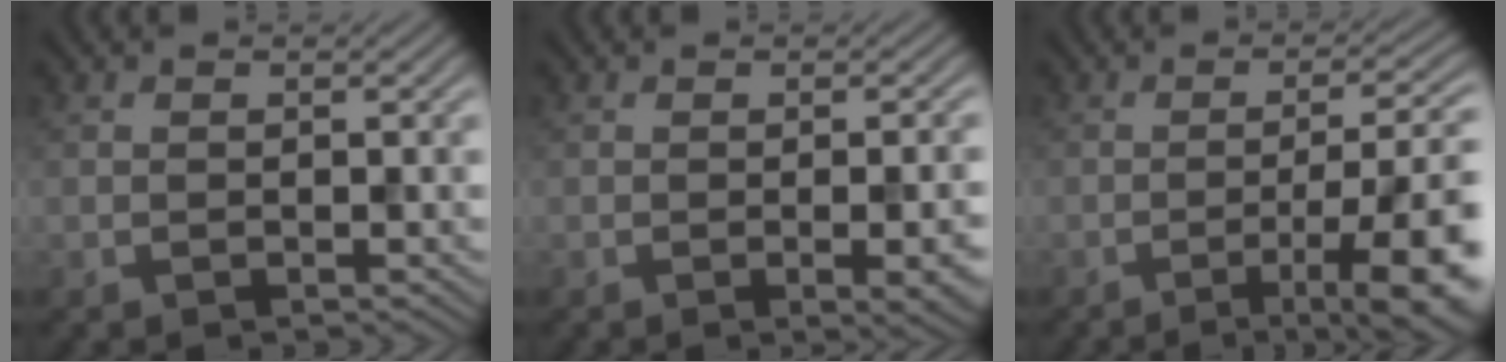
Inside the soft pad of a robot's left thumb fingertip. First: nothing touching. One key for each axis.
{"total": 5.1, "fx": -1.4, "fy": 1.4, "fz": 4.7, "tx": -0.059, "ty": -0.006, "tz": -0.011}
{"total": 10.5, "fx": -4.3, "fy": 2.3, "fz": 9.4, "tx": -0.130, "ty": 0.000, "tz": -0.062}